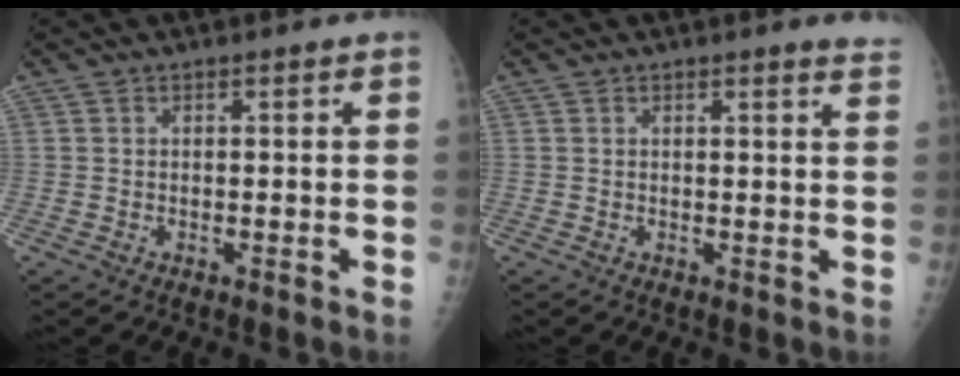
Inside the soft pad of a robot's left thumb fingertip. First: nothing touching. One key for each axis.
{"total": 3.2, "fx": 2.8, "fy": 0.0, "fz": 1.5, "tx": -0.018, "ty": -0.015, "tz": 0.021}